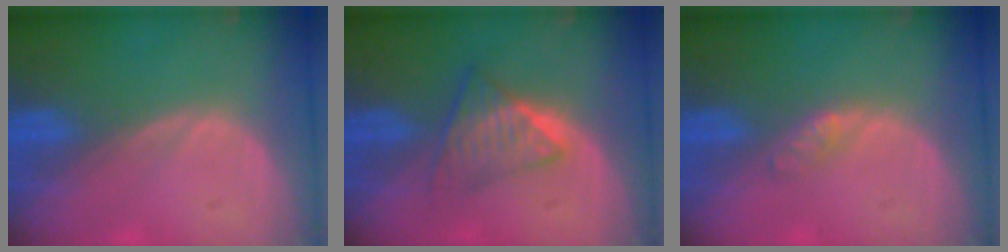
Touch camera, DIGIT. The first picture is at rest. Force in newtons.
{"total": 6.0, "press": 5.1, "slide": 3.2}
{"total": 1.7, "press": 1.7, "slide": 0.2}